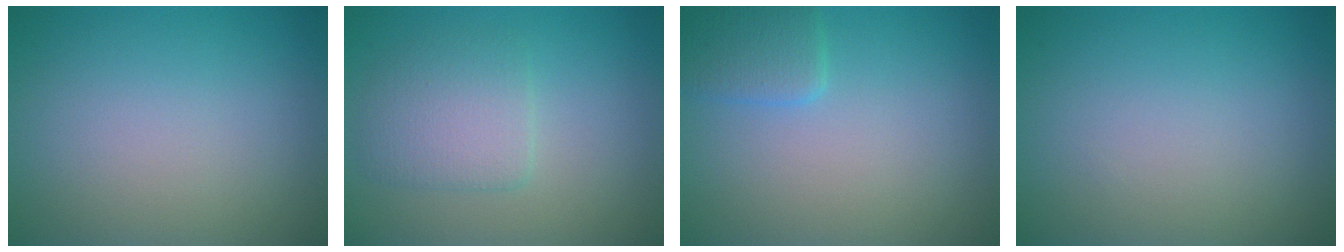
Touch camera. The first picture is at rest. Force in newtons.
{"total": 3.0, "press": 3.0, "slide": 0.4}
{"total": 2.1, "press": 2.1, "slide": 0.1}
{"total": 0.0}